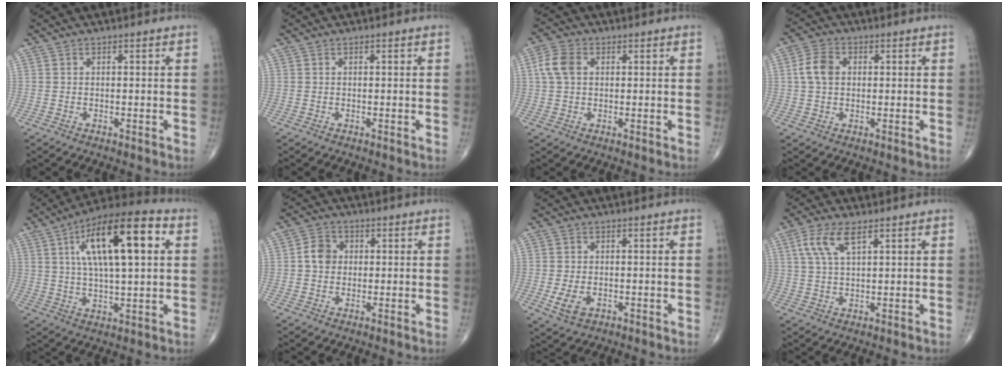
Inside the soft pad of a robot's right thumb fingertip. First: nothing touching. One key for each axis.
{"total": 0.0}
{"total": 5.3, "fx": 1.1, "fy": 3.6, "fz": 3.7, "tx": -0.084, "ty": 0.011, "tz": 0.018}
{"total": 5.4, "fx": 0.7, "fy": 3.8, "fz": 3.7, "tx": -0.072, "ty": 0.009, "tz": 0.009}
{"total": 19.4, "fx": 5.5, "fy": 6.6, "fz": 17.4, "tx": -0.279, "ty": 0.013, "tz": 0.084}
{"total": 4.4, "fx": 0.3, "fy": 3.8, "fz": 2.3, "tx": -0.029, "ty": 0.008, "tz": -0.001}
{"total": 4.6, "fx": -1.2, "fy": 3.0, "fz": 3.3, "tx": -0.063, "ty": -0.003, "tz": -0.017}
{"total": 6.4, "fx": 3.0, "fy": 2.3, "fz": 5.2, "tx": -0.114, "ty": 0.000, "tz": 0.061}